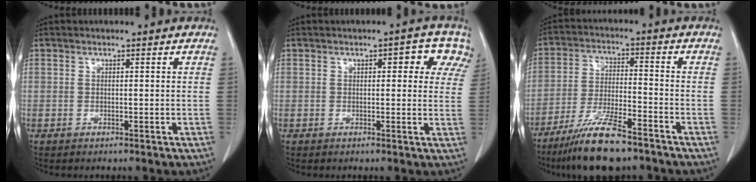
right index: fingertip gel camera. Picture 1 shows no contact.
{"total": 5.2, "force": [2.3, 2.4, 4.1], "torque": [-0.029, 0.021, 0.018]}
{"total": 10.9, "force": [-8.4, 1.5, 6.8], "torque": [-0.131, -0.026, -0.151]}